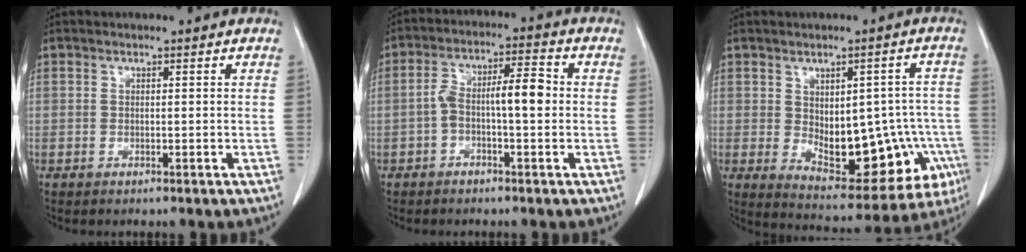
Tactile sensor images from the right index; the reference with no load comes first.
{"total": 7.1, "force": [-0.9, 1.7, 6.9], "torque": [-0.126, 0.031, -0.016]}
{"total": 16.1, "force": [-3.3, 7.9, 13.7], "torque": [-0.171, 0.019, -0.015]}